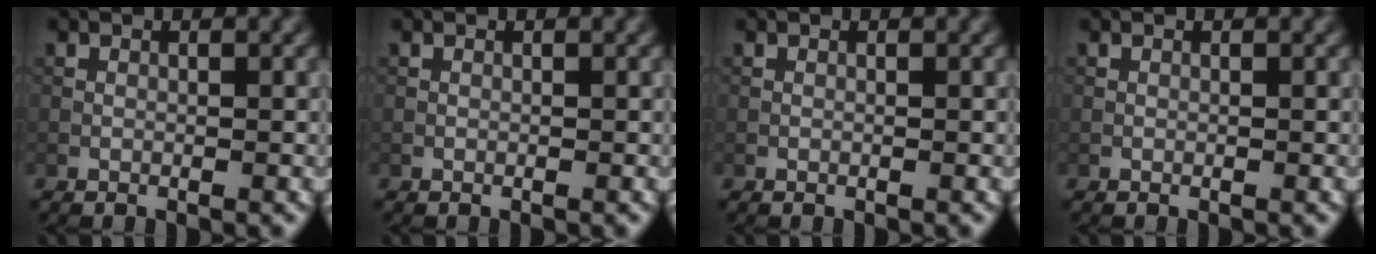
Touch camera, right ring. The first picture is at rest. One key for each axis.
{"total": 0.0}
{"total": 0.0}
{"total": 0.0}